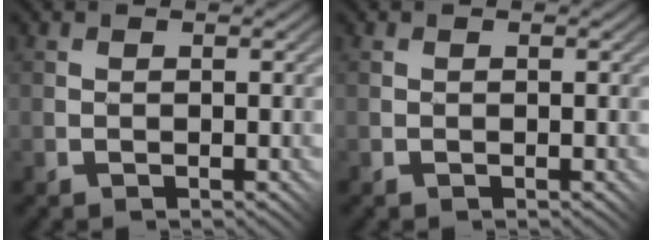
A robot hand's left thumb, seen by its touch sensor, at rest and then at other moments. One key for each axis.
{"total": 0.0}